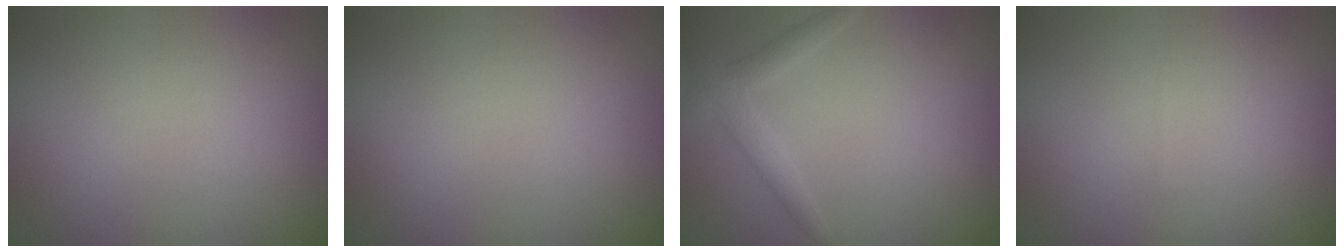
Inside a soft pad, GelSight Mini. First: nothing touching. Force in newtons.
{"total": 0.0}
{"total": 2.0, "press": 2.0, "slide": 0.1}
{"total": 0.0}